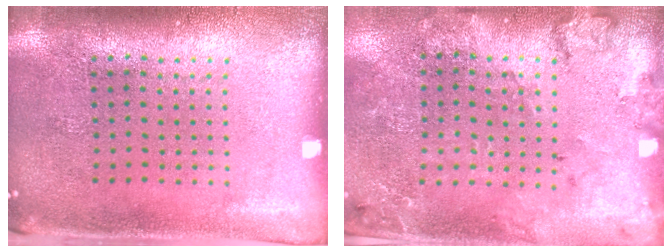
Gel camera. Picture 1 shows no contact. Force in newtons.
{"total": 1.8, "press": 1.7, "slide": 0.6}